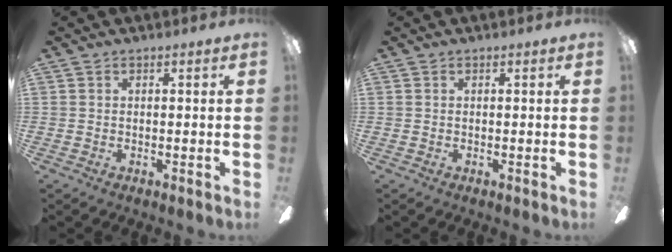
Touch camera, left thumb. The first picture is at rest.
{"total": 0.0}